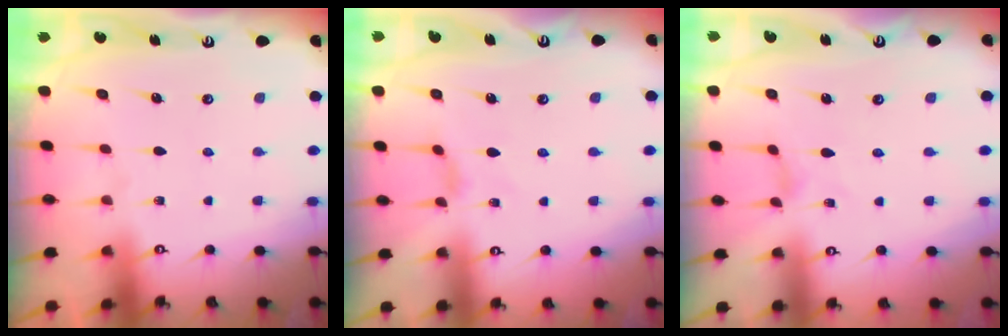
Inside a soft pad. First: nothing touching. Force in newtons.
{"total": 1.1, "press": 1.1, "slide": 0.4}
{"total": 0.0}